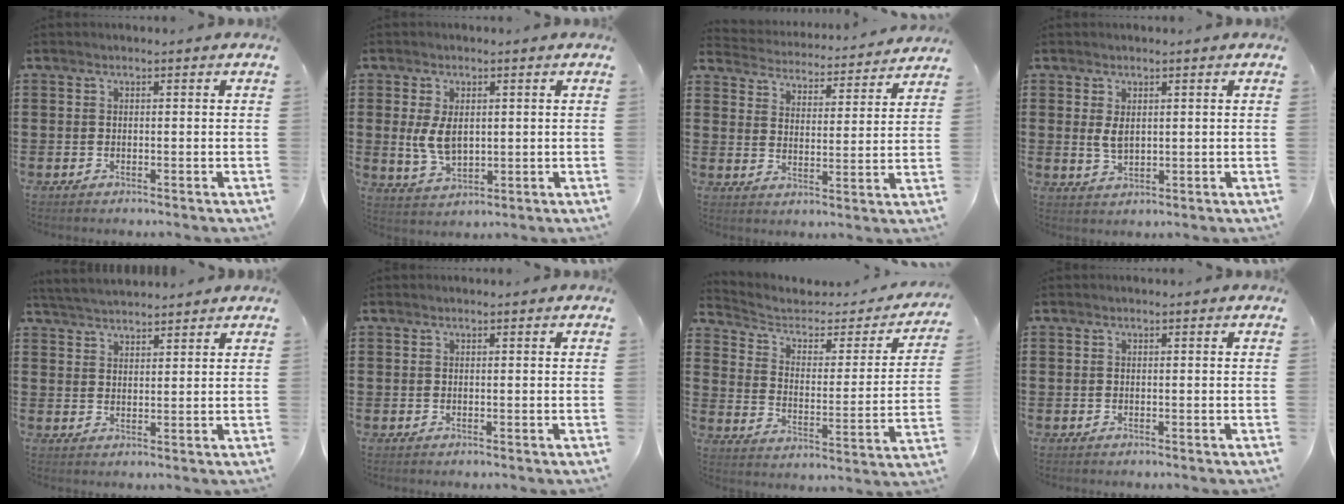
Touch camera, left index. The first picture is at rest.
{"total": 5.5, "force": [0.7, 3.3, 4.4], "torque": [-0.110, 0.001, 0.008]}
{"total": 4.2, "force": [4.2, -0.1, -0.3], "torque": [-0.021, -0.038, 0.068]}
{"total": 2.9, "force": [0.7, 1.6, 2.3], "torque": [-0.055, 0.002, 0.011]}
{"total": 3.5, "force": [3.5, 0.1, 0.4], "torque": [-0.019, -0.008, 0.065]}
{"total": 0.0}
{"total": 3.5, "force": [2.4, 2.0, 1.7], "torque": [-0.050, -0.016, 0.033]}
{"total": 0.0}